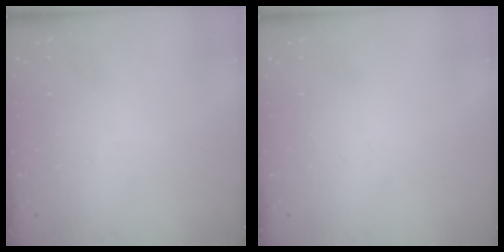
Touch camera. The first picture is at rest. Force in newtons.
{"total": 0.0}